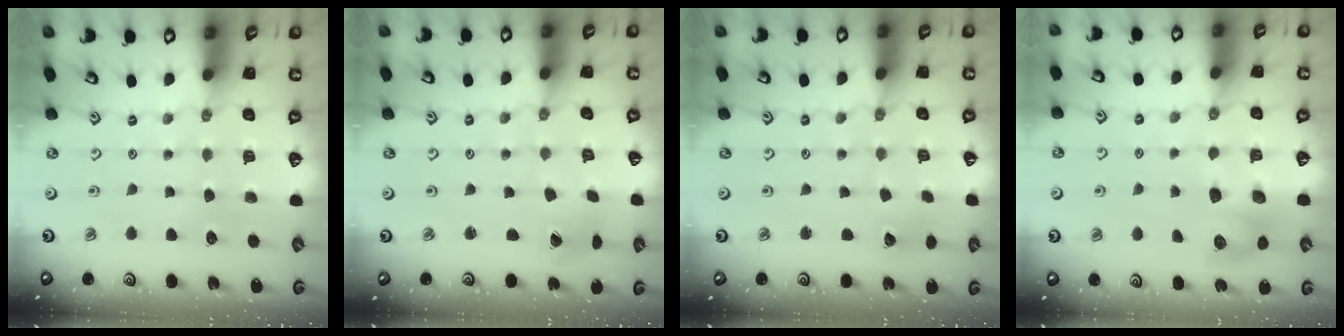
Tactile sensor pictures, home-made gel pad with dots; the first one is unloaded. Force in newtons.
{"total": 1.1, "press": 1.1, "slide": 0.2}
{"total": 4.2, "press": 4.2, "slide": 0.7}
{"total": 7.4, "press": 7.4, "slide": 0.3}